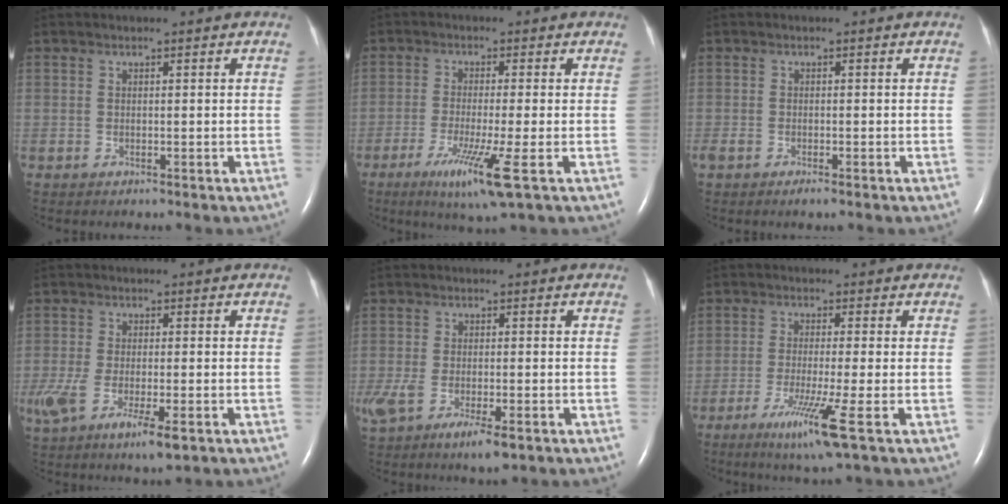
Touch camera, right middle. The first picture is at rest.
{"total": 7.7, "force": [-3.5, -0.6, 6.9], "torque": [-0.130, -0.028, -0.060]}
{"total": 1.7, "force": [-1.2, 0.5, 1.1], "torque": [-0.025, -0.005, -0.017]}
{"total": 10.7, "force": [-5.1, 3.3, 8.8], "torque": [-0.176, -0.032, -0.085]}
{"total": 10.7, "force": [-5.8, 3.9, 8.1], "torque": [-0.169, -0.028, -0.092]}
{"total": 7.2, "force": [-3.4, -1.1, 6.2], "torque": [-0.118, -0.027, -0.063]}